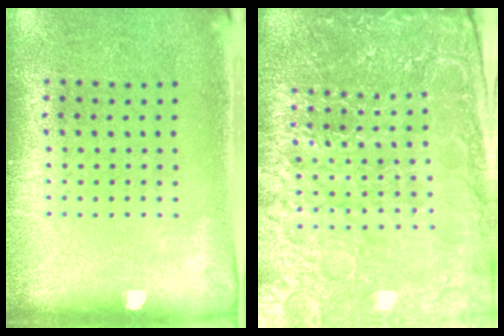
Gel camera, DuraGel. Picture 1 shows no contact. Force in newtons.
{"total": 5.4, "press": 4.9, "slide": 2.1}